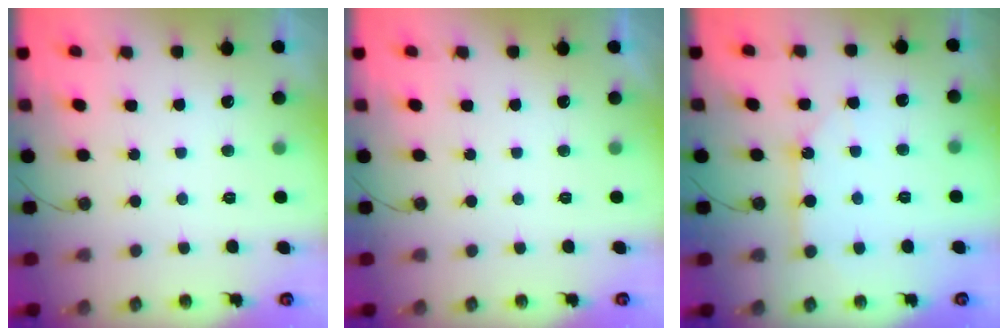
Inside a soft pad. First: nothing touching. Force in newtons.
{"total": 0.0}
{"total": 8.5, "press": 8.5, "slide": 0.7}